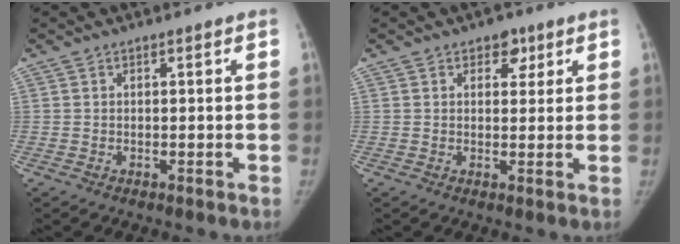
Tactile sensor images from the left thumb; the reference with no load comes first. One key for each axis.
{"total": 3.4, "fx": 1.9, "fy": 2.4, "fz": 1.6, "tx": 0.003, "ty": -0.007, "tz": 0.023}